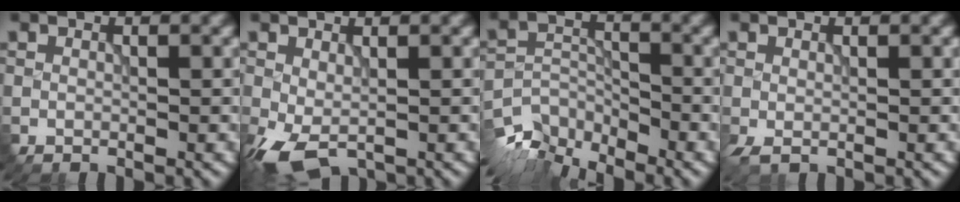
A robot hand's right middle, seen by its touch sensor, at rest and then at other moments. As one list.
[{"total": 4.0, "force": [-1.5, 2.2, 3.0], "torque": [-0.081, -0.011, -0.025]}, {"total": 8.4, "force": [-7.5, 3.1, 1.8], "torque": [-0.023, -0.009, -0.121]}, {"total": 1.2, "force": [-0.3, 0.5, 1.0], "torque": [-0.032, -0.006, -0.005]}]